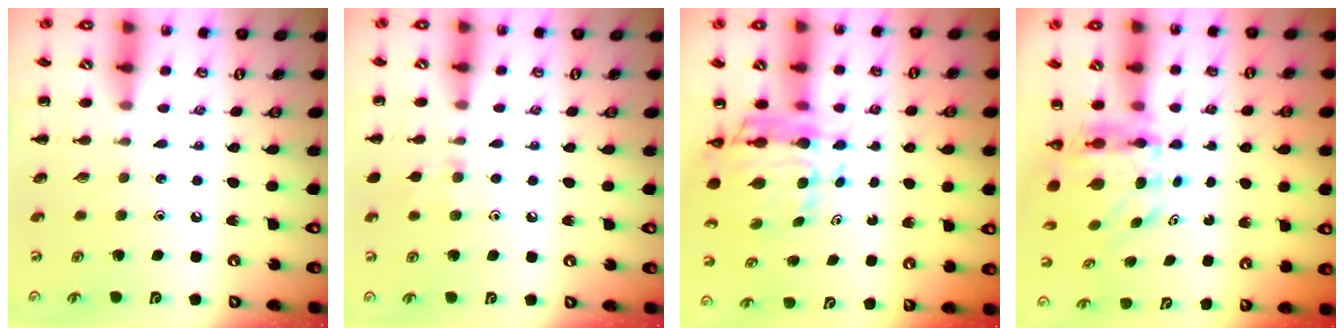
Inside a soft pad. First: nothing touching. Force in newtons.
{"total": 5.7, "press": 5.4, "slide": 1.9}
{"total": 8.8, "press": 8.3, "slide": 3.0}
{"total": 6.0, "press": 5.8, "slide": 1.4}